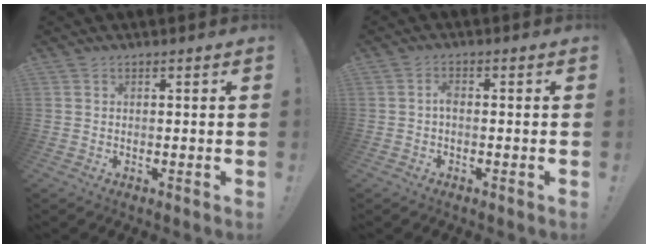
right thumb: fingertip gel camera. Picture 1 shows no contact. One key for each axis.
{"total": 2.0, "fx": -0.5, "fy": 0.9, "fz": 1.7, "tx": -0.032, "ty": 0.004, "tz": -0.011}